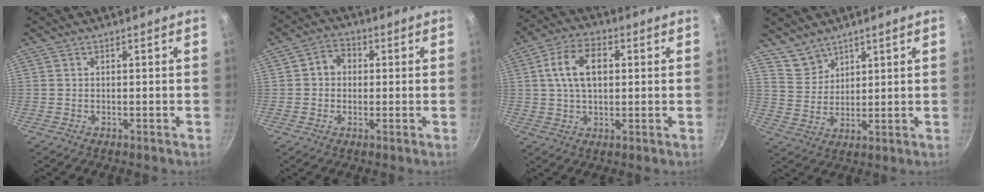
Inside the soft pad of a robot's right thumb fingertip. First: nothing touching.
{"total": 5.3, "force": [0.7, 4.5, 2.7], "torque": [-0.018, 0.007, -0.001]}
{"total": 10.4, "force": [1.9, 6.4, 7.9], "torque": [-0.126, 0.015, 0.025]}
{"total": 5.7, "force": [4.8, 3.1, 0.7], "torque": [-0.001, -0.016, 0.101]}